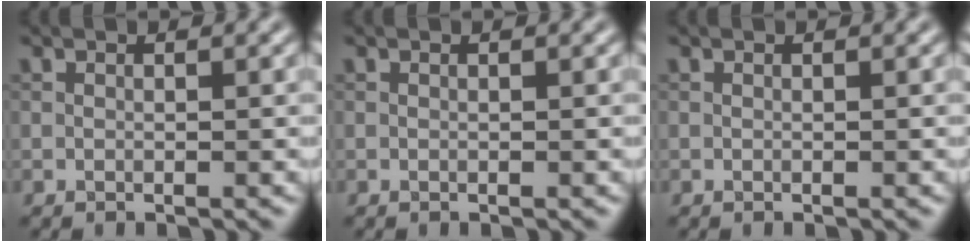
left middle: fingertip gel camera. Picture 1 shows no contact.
{"total": 0.0}
{"total": 0.0}